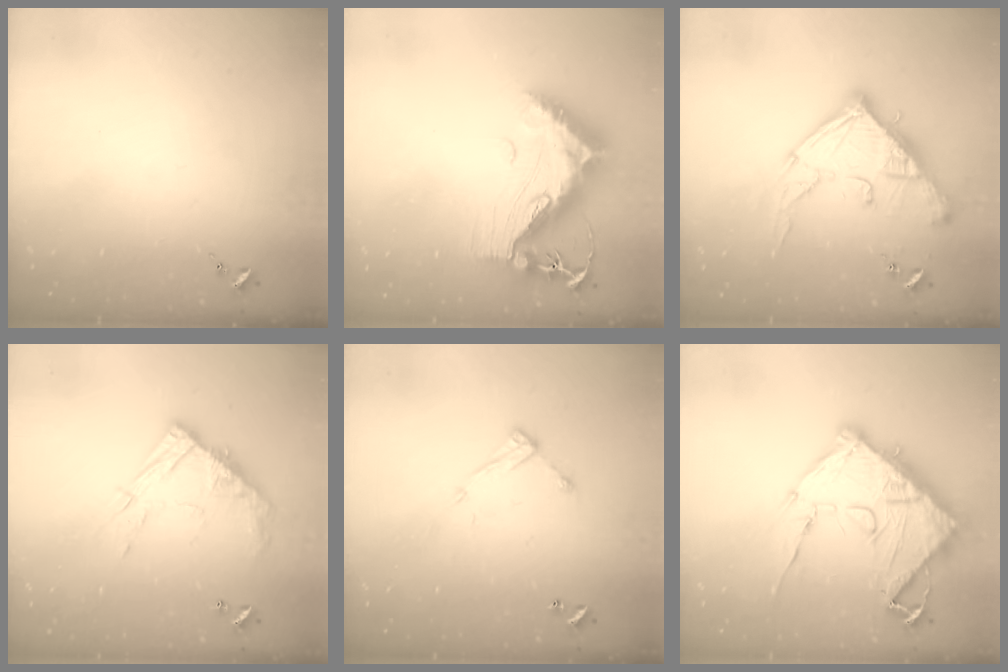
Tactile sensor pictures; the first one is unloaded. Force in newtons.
{"total": 19.1, "press": 19.1, "slide": 1.6}
{"total": 19.6, "press": 19.5, "slide": 2.0}
{"total": 12.5, "press": 12.5, "slide": 1.0}
{"total": 8.6, "press": 8.6, "slide": 0.4}
{"total": 20.9, "press": 20.8, "slide": 2.3}